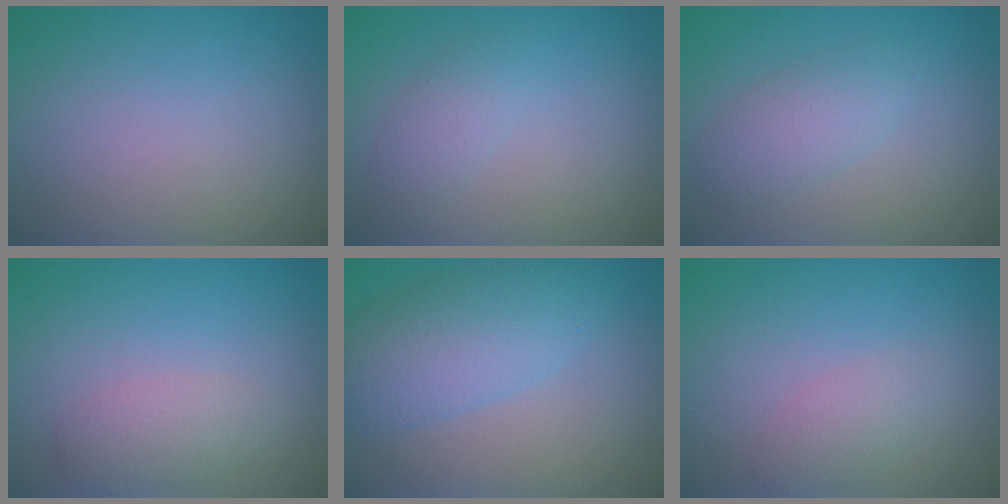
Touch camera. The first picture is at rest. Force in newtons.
{"total": 2.0, "press": 2.0, "slide": 0.1}
{"total": 2.8, "press": 2.8, "slide": 0.1}
{"total": 2.3, "press": 2.3, "slide": 0.1}
{"total": 5.4, "press": 5.4, "slide": 0.2}
{"total": 1.8, "press": 1.8, "slide": 0.2}